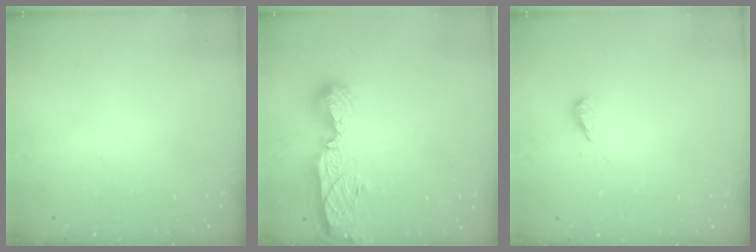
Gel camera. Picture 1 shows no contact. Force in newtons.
{"total": 10.0, "press": 10.0, "slide": 0.9}
{"total": 3.0, "press": 2.9, "slide": 0.6}